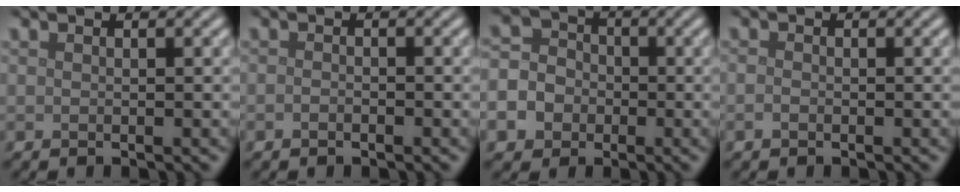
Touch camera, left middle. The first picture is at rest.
{"total": 0.7, "force": [-0.4, 0.4, 0.4], "torque": [-0.009, 0.000, -0.009]}
{"total": 8.4, "force": [-3.8, 7.1, 2.4], "torque": [-0.062, -0.021, -0.081]}
{"total": 0.7, "force": [-0.4, 0.5, 0.4], "torque": [-0.009, -0.001, -0.009]}